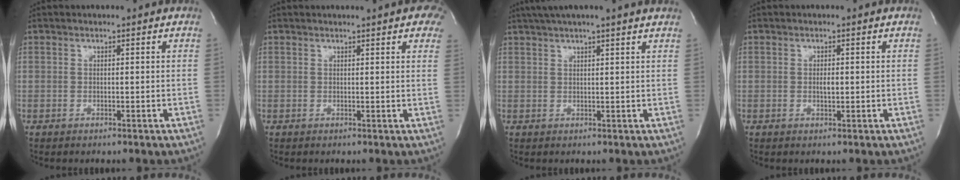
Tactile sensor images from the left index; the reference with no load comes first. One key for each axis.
{"total": 6.7, "fx": 4.6, "fy": 1.6, "fz": 4.6, "tx": -0.051, "ty": 0.001, "tz": 0.039}
{"total": 7.6, "fx": 6.2, "fy": -0.7, "fz": 4.4, "tx": -0.071, "ty": 0.028, "tz": 0.078}
{"total": 1.3, "fx": -0.1, "fy": 0.5, "fz": 1.2, "tx": -0.020, "ty": 0.000, "tz": 0.000}